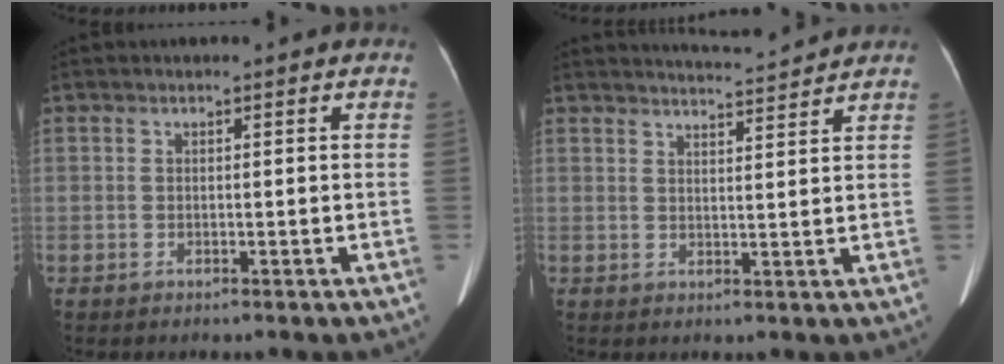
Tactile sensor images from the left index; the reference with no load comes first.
{"total": 6.0, "force": [6.0, -0.7, 0.8], "torque": [-0.021, 0.008, 0.082]}